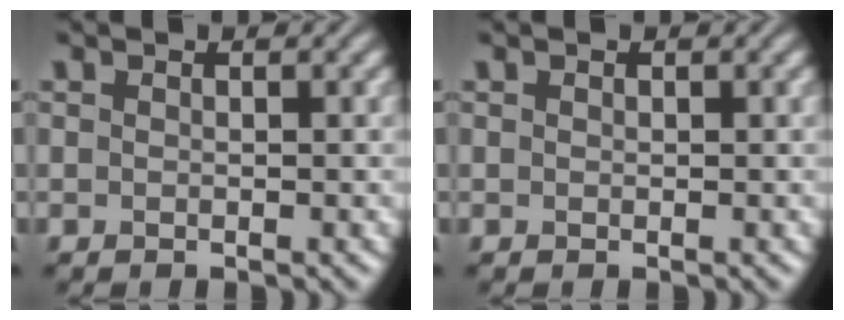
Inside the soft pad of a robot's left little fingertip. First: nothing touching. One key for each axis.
{"total": 0.0}